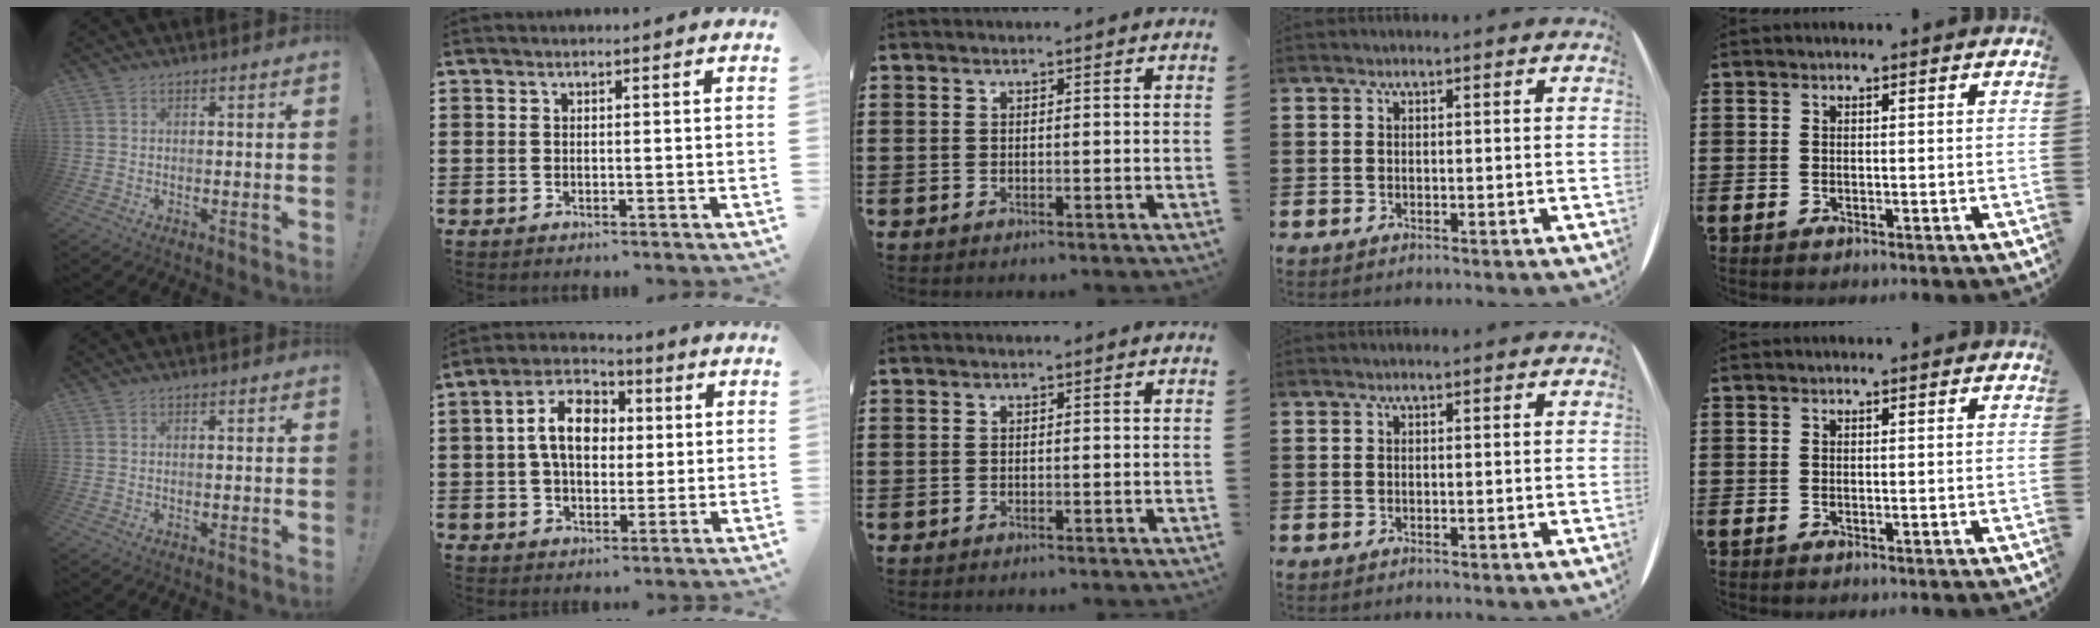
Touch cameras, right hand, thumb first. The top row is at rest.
{"index": {"total": 8.8, "force": [1.0, 5.6, 6.8], "torque": [-0.147, 0.014, 0.010]}}